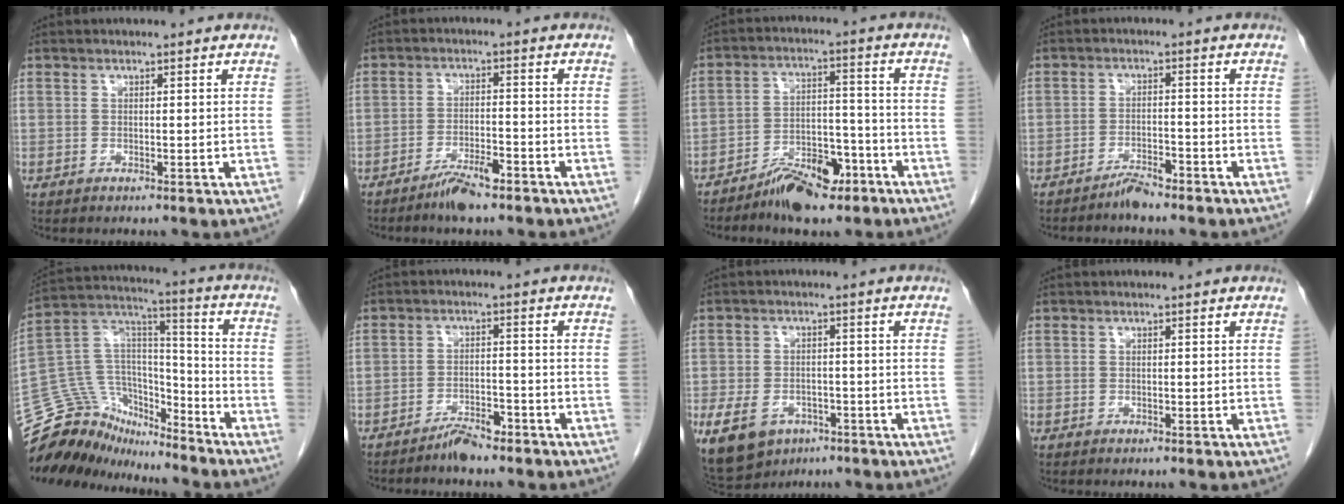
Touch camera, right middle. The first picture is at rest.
{"total": 4.6, "force": [-3.6, 0.7, 2.9], "torque": [-0.052, -0.002, -0.064]}
{"total": 8.7, "force": [-6.3, 3.4, 4.9], "torque": [-0.081, 0.010, -0.108]}
{"total": 2.9, "force": [-2.7, 0.2, 1.1], "torque": [-0.019, -0.003, -0.048]}
{"total": 18.4, "force": [-16.9, 6.2, 4.0], "torque": [-0.078, 0.059, -0.296]}
{"total": 3.7, "force": [-3.2, 0.8, 1.6], "torque": [-0.027, 0.000, -0.056]}
{"total": 15.8, "force": [-7.7, 11.6, 7.5], "torque": [-0.208, -0.002, -0.110]}
{"total": 0.0}